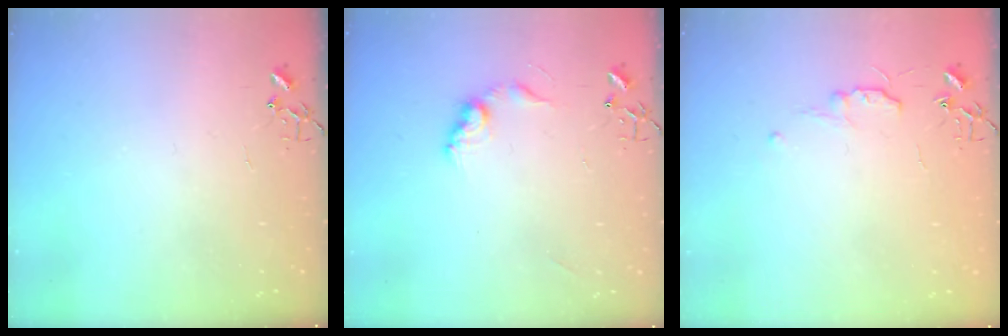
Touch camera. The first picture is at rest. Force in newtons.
{"total": 9.2, "press": 9.2, "slide": 0.5}
{"total": 5.0, "press": 4.9, "slide": 0.6}